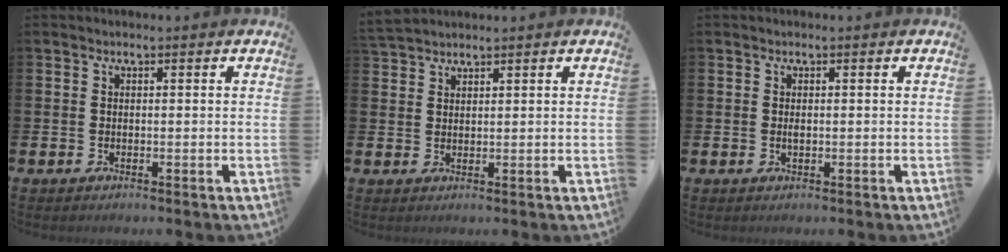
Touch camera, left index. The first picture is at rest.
{"total": 2.3, "force": [2.3, 0.3, -0.2], "torque": [0.006, -0.009, 0.043]}
{"total": 0.6, "force": [0.1, 0.2, 0.6], "torque": [-0.005, -0.004, 0.001]}